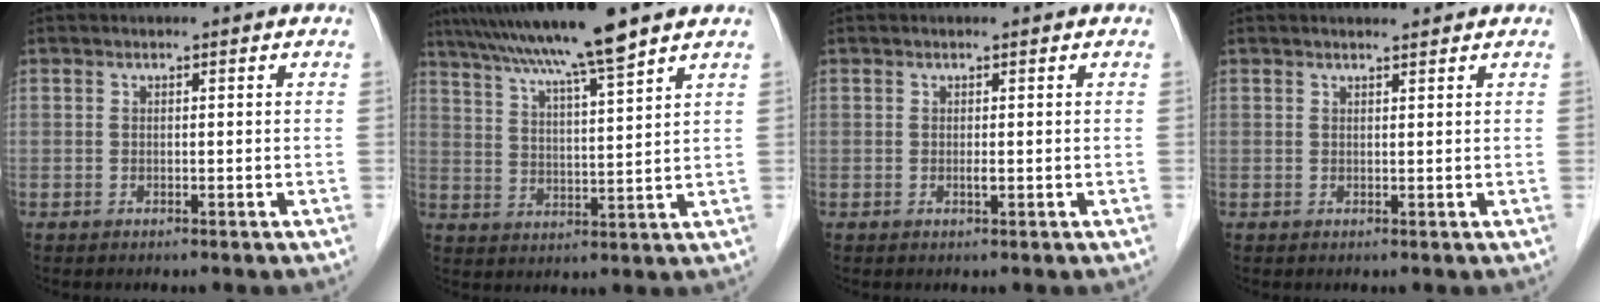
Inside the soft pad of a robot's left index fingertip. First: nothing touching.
{"total": 11.5, "force": [9.2, -1.3, 6.8], "torque": [-0.119, 0.018, 0.155]}
{"total": 0.6, "force": [0.1, 0.0, 0.6], "torque": [-0.014, -0.001, 0.000]}
{"total": 1.7, "force": [1.6, 0.1, 0.4], "torque": [-0.010, 0.006, 0.027]}